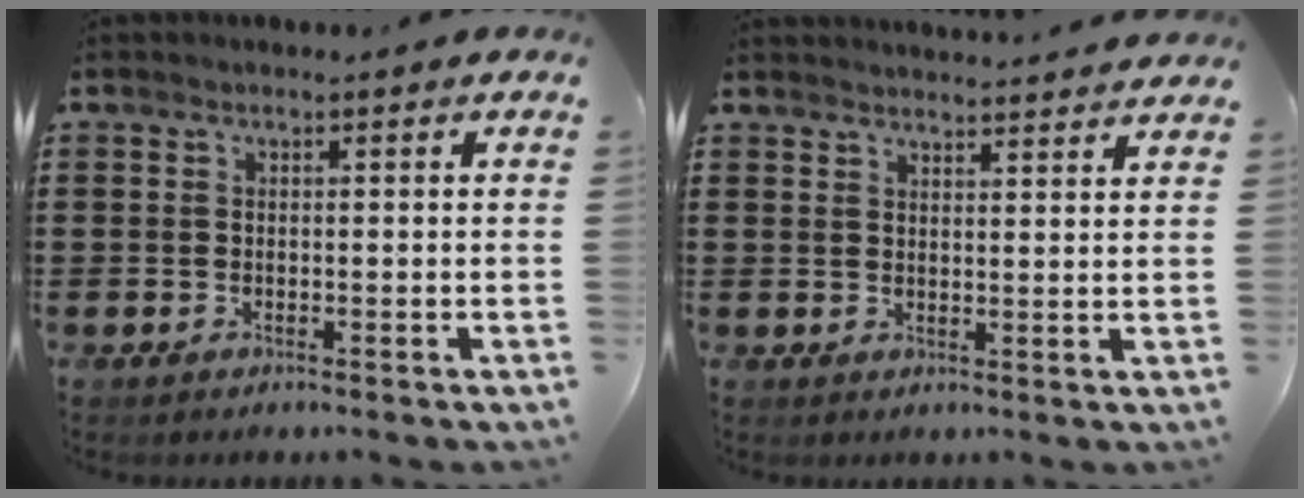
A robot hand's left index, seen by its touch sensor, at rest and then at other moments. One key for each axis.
{"total": 2.6, "fx": 2.6, "fy": -0.4, "fz": -0.2, "tx": -0.005, "ty": -0.013, "tz": 0.048}